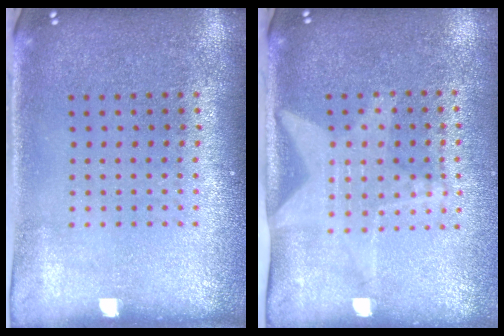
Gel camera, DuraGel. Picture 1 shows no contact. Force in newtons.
{"total": 1.9, "press": 1.5, "slide": 1.1}